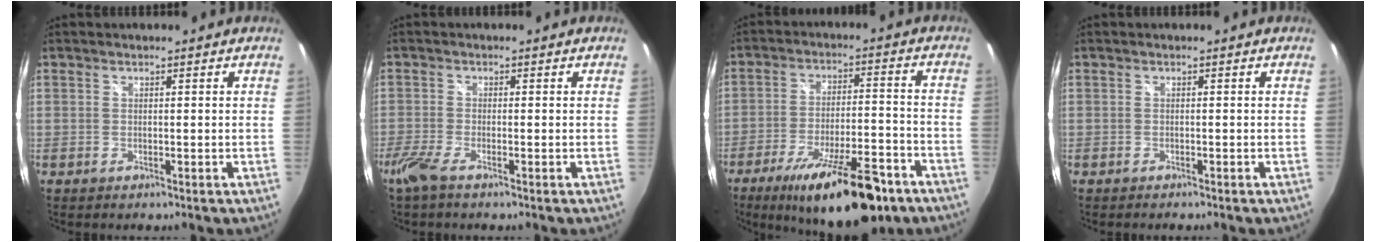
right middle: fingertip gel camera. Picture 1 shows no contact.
{"total": 3.5, "force": [-2.5, 0.2, 2.4], "torque": [-0.062, -0.011, -0.054]}
{"total": 20.2, "force": [-13.7, 5.9, 13.6], "torque": [-0.227, -0.026, -0.201]}
{"total": 0.9, "force": [-0.9, 0.1, 0.3], "torque": [-0.006, -0.007, -0.016]}